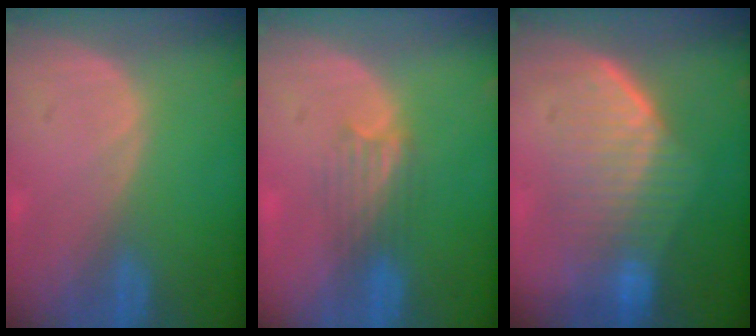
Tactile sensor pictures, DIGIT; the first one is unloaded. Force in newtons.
{"total": 3.2, "press": 3.0, "slide": 1.2}
{"total": 7.5, "press": 7.5, "slide": 0.4}